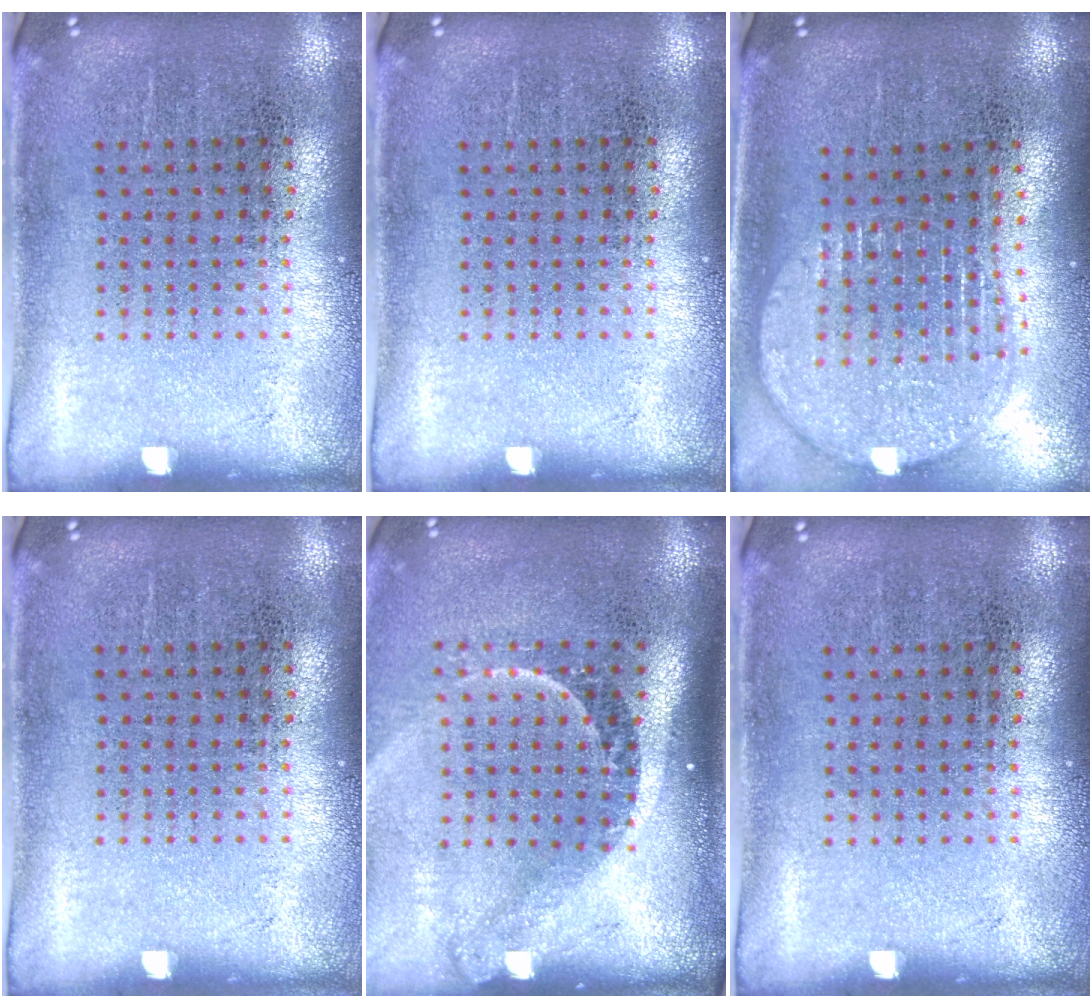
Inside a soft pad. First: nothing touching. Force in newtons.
{"total": 0.0}
{"total": 1.9, "press": 1.6, "slide": 1.0}
{"total": 0.0}
{"total": 2.3, "press": 1.5, "slide": 1.7}
{"total": 0.0}